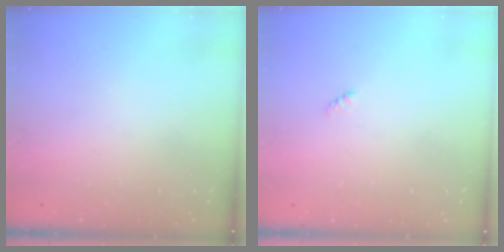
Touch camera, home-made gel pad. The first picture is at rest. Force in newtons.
{"total": 1.9, "press": 1.9, "slide": 0.4}